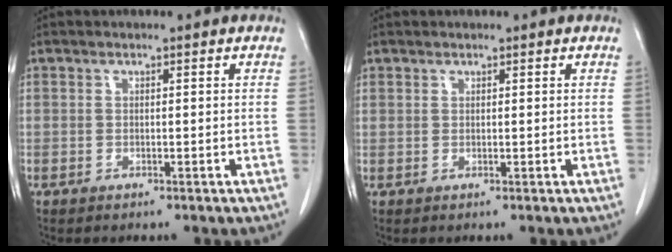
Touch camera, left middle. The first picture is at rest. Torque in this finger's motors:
{"motor_torque": [1.08, -1.06, -0.09, -0.18]}